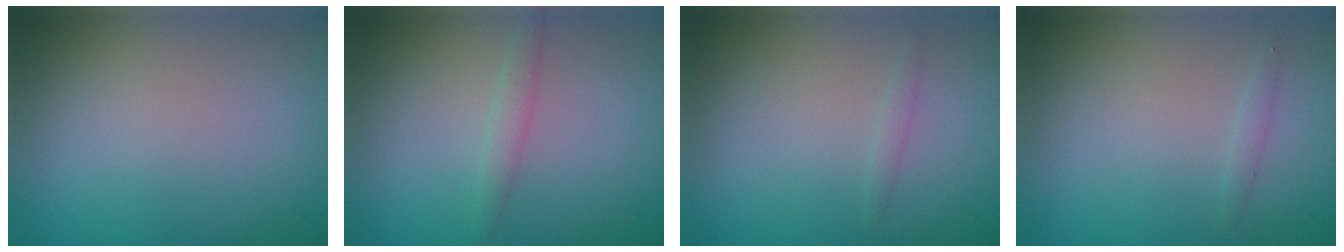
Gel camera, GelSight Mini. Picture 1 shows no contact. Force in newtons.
{"total": 1.3, "press": 1.3, "slide": 0.1}
{"total": 0.5, "press": 0.5, "slide": 0.0}
{"total": 0.6, "press": 0.6, "slide": 0.0}